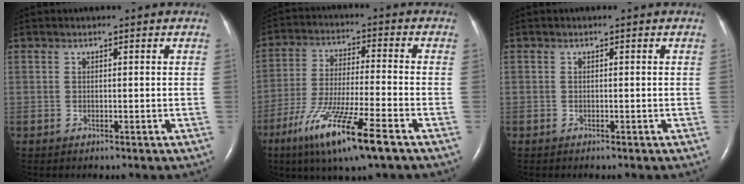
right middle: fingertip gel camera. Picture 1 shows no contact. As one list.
[{"total": 13.7, "force": [-7.7, 0.6, 11.3], "torque": [-0.224, -0.032, -0.138]}, {"total": 0.0}]